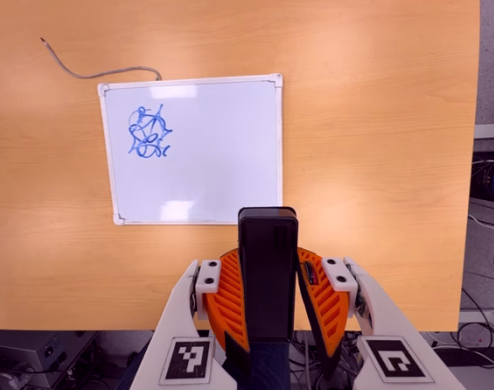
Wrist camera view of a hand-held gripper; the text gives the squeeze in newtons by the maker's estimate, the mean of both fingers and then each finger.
{"total": 7.7, "left": 6.4, "right": 9.0}